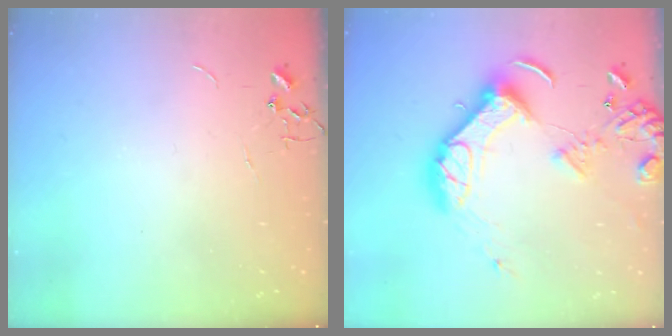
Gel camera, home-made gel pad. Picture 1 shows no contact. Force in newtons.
{"total": 16.3, "press": 16.1, "slide": 2.7}